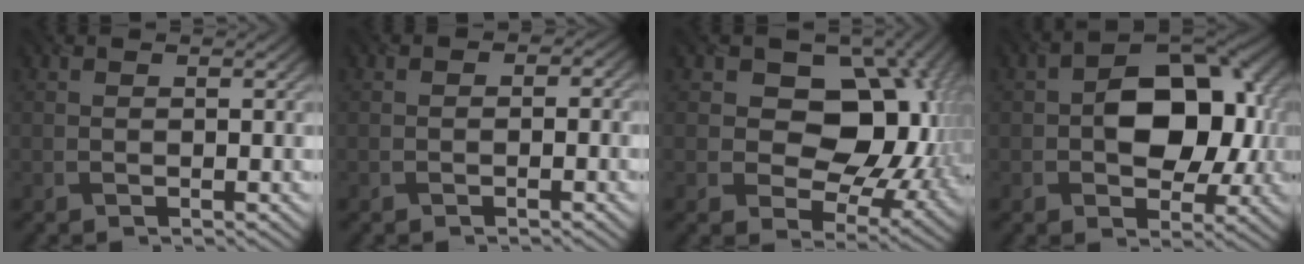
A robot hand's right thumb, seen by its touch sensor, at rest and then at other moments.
{"total": 1.3, "force": [-0.7, 1.0, 0.5], "torque": [0.003, 0.001, -0.017]}
{"total": 15.4, "force": [2.8, 11.1, 10.2], "torque": [-0.131, 0.014, 0.044]}
{"total": 11.4, "force": [0.2, 7.6, 8.4], "torque": [-0.116, 0.001, 0.003]}